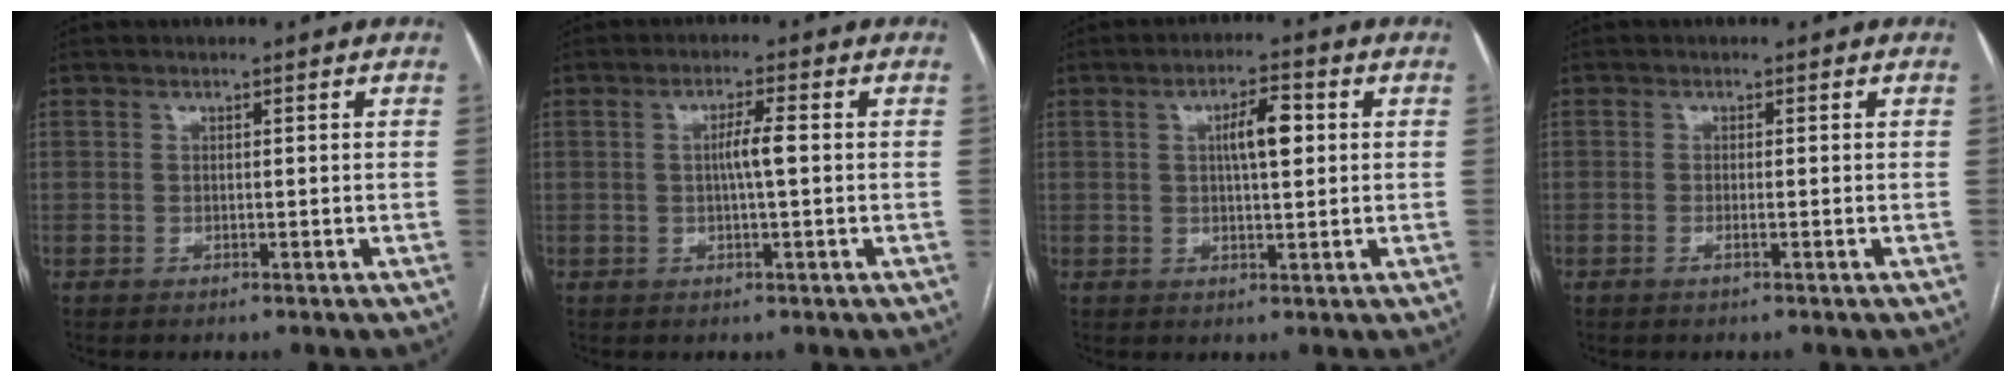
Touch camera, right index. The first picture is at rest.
{"total": 3.4, "force": [0.0, 0.0, 3.4], "torque": [-0.062, 0.001, 0.000]}
{"total": 5.4, "force": [1.1, 1.3, 5.1], "torque": [-0.089, 0.012, 0.020]}
{"total": 0.7, "force": [-0.4, -0.1, 0.7], "torque": [-0.013, 0.000, -0.007]}